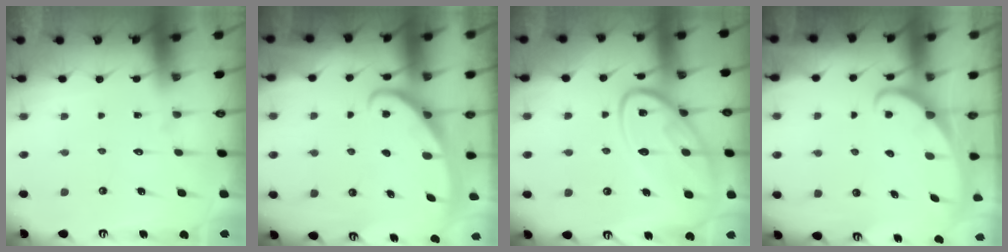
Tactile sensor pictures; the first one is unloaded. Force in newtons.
{"total": 3.0, "press": 2.9, "slide": 0.4}
{"total": 15.1, "press": 15.0, "slide": 1.4}
{"total": 1.9, "press": 1.9, "slide": 0.1}